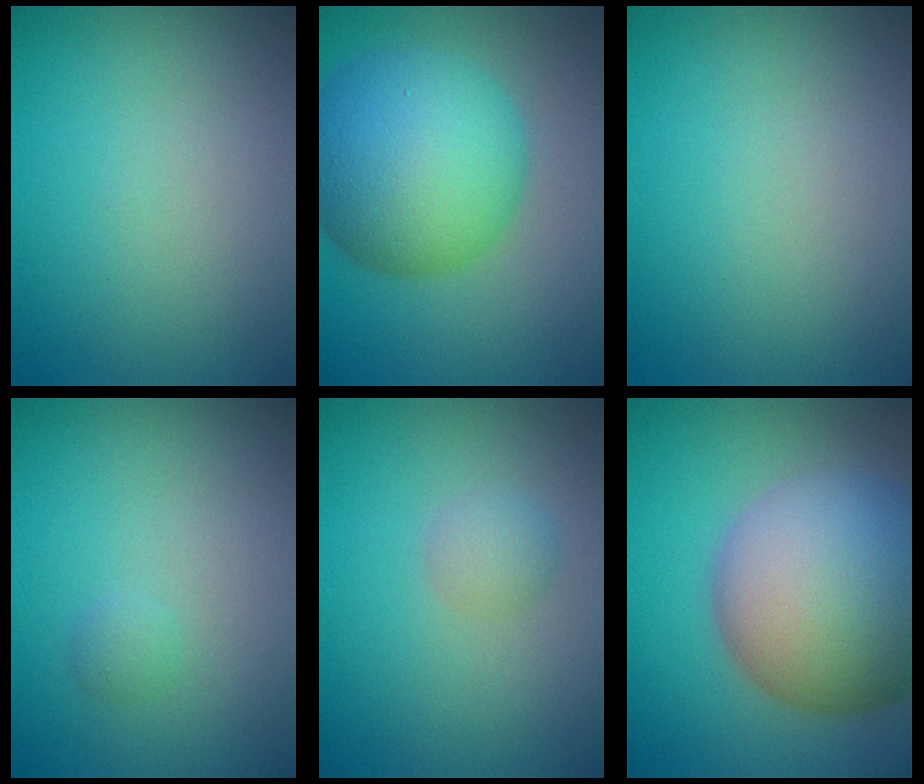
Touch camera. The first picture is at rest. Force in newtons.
{"total": 11.1, "press": 11.0, "slide": 0.3}
{"total": 0.0}
{"total": 0.8, "press": 0.8, "slide": 0.0}
{"total": 1.4, "press": 1.4, "slide": 0.1}
{"total": 14.3, "press": 14.3, "slide": 0.9}